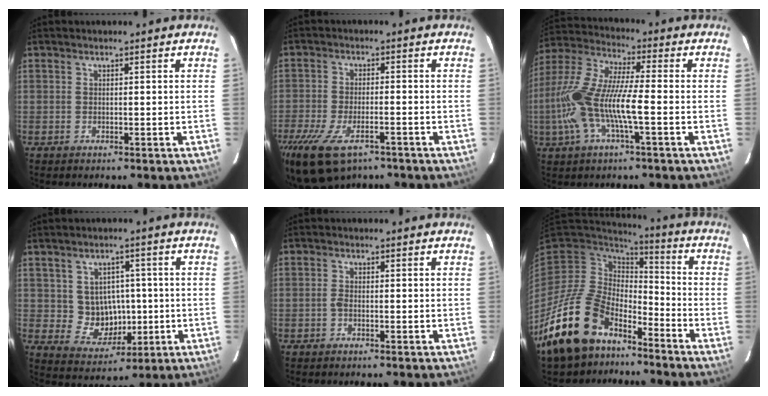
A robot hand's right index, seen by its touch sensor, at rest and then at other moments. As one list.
[{"total": 12.8, "force": [-8.7, 5.2, 7.8], "torque": [-0.183, -0.039, -0.151]}, {"total": 15.3, "force": [-3.2, 2.7, 14.7], "torque": [-0.303, -0.001, -0.063]}, {"total": 7.5, "force": [0.1, 7.1, 2.6], "torque": [-0.055, 0.009, 0.021]}, {"total": 1.0, "force": [-0.4, 0.5, 0.7], "torque": [-0.016, 0.003, -0.010]}, {"total": 18.7, "force": [-12.8, 10.2, 9.0], "torque": [-0.203, -0.008, -0.221]}]